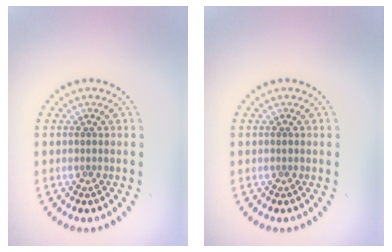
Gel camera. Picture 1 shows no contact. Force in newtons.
{"total": 0.0}